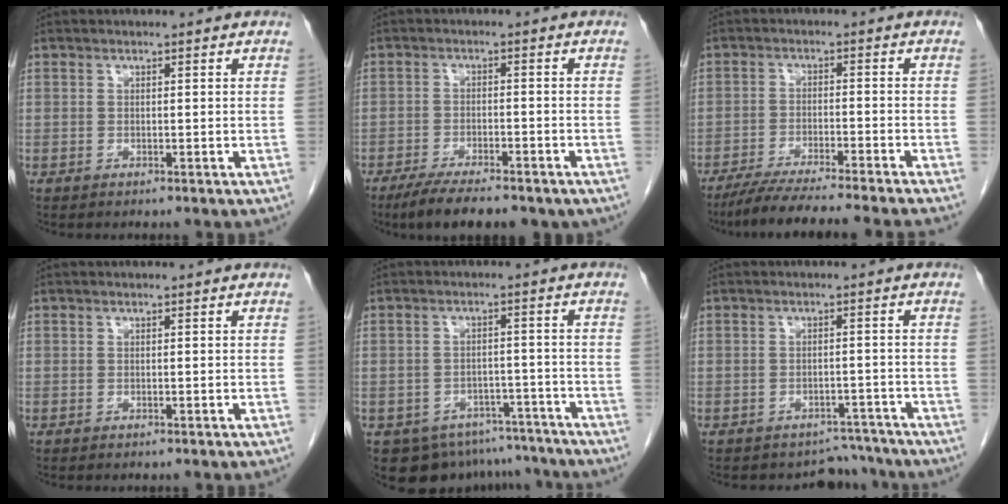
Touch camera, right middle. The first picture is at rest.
{"total": 10.3, "force": [-7.9, 2.8, 6.1], "torque": [-0.086, -0.012, -0.112]}
{"total": 13.5, "force": [-11.8, -1.3, 6.5], "torque": [-0.075, -0.029, -0.183]}
{"total": 0.0}
{"total": 11.1, "force": [-8.8, 6.4, 2.0], "torque": [-0.020, 0.015, -0.102]}
{"total": 4.4, "force": [-3.9, 1.7, -0.8], "torque": [0.017, 0.015, -0.051]}